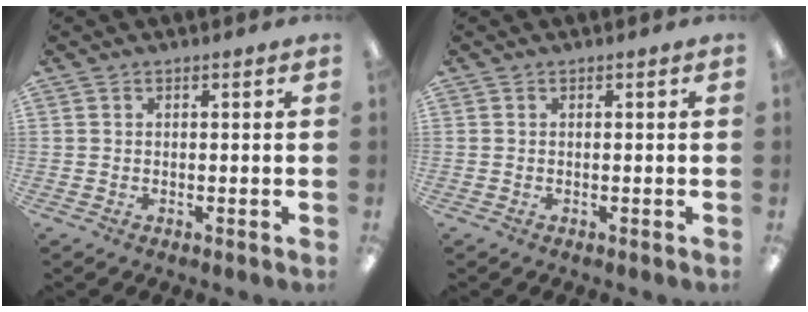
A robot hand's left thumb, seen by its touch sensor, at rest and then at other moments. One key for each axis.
{"total": 0.0}